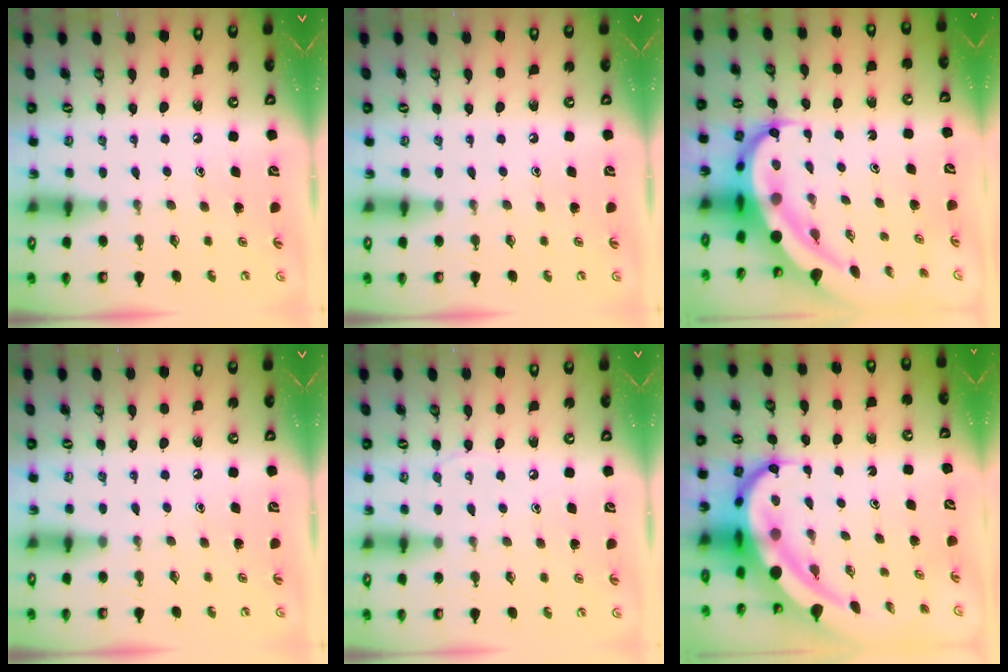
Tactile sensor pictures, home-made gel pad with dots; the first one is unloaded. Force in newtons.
{"total": 0.0}
{"total": 11.9, "press": 11.8, "slide": 1.2}
{"total": 0.0}
{"total": 6.4, "press": 6.3, "slide": 0.8}
{"total": 12.8, "press": 12.7, "slide": 2.2}